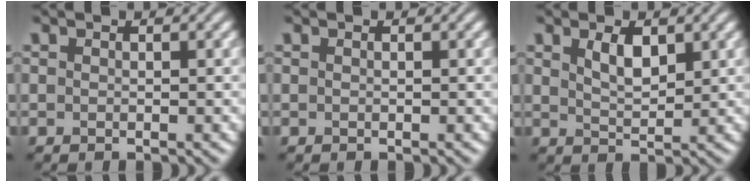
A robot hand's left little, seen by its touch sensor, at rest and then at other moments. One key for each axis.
{"total": 0.0}
{"total": 2.4, "fx": 1.3, "fy": 1.0, "fz": 1.8, "tx": -0.038, "ty": -0.002, "tz": 0.026}